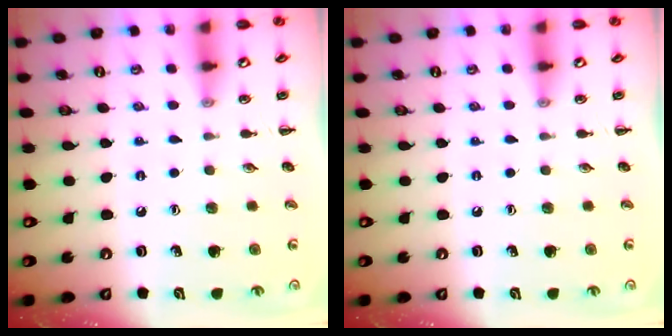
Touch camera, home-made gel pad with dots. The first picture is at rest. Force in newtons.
{"total": 0.0}